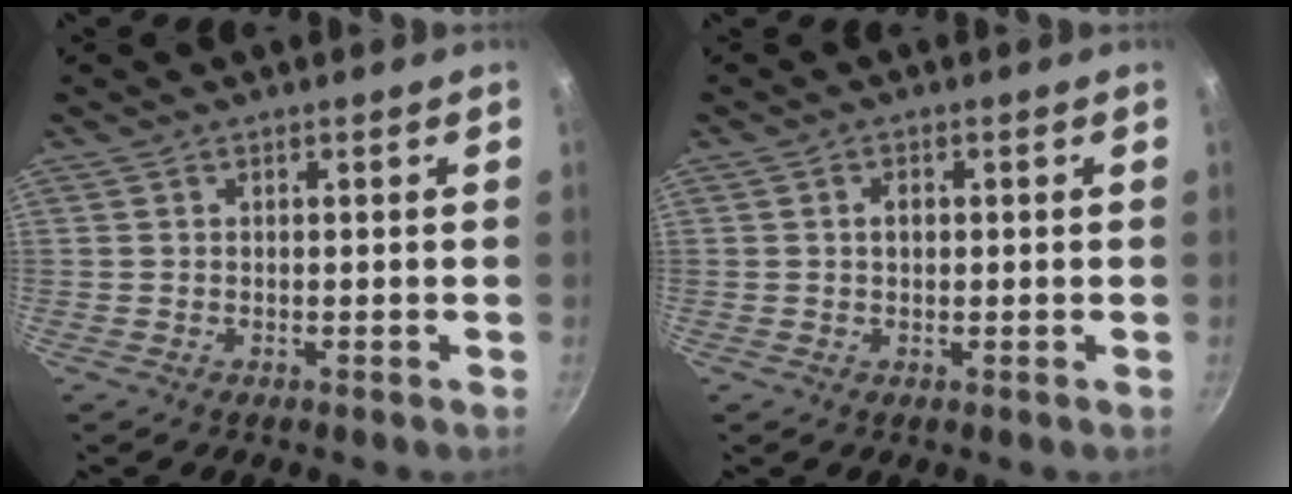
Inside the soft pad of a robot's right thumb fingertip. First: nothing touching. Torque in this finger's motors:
{"motor_torque": [-0.30, 0.39, 0.44, 0.13, 0.04]}